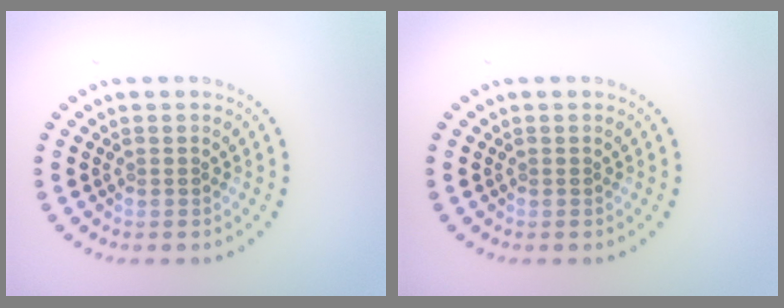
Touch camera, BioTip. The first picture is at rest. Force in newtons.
{"total": 0.0}